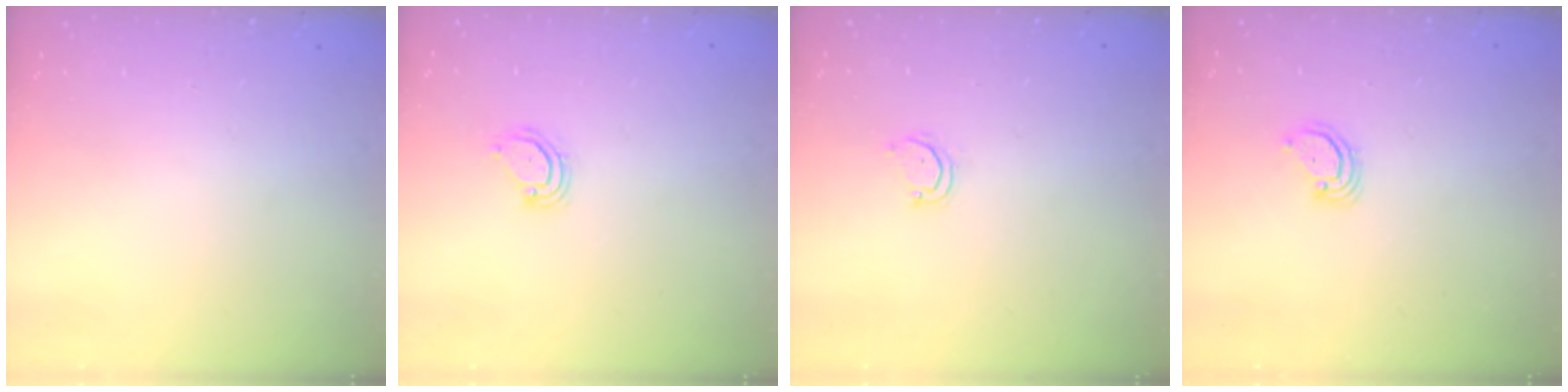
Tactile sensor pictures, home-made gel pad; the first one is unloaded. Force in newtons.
{"total": 4.3, "press": 4.3, "slide": 0.3}
{"total": 2.9, "press": 2.9, "slide": 0.3}
{"total": 3.2, "press": 3.2, "slide": 0.3}